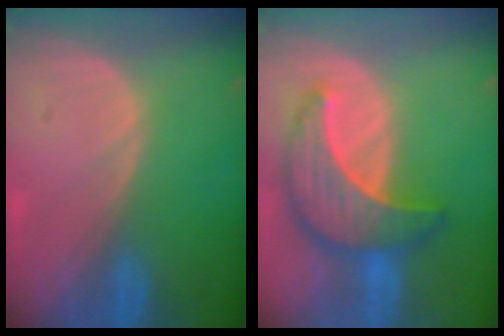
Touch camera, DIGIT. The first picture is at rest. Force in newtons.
{"total": 9.7, "press": 9.7, "slide": 0.7}